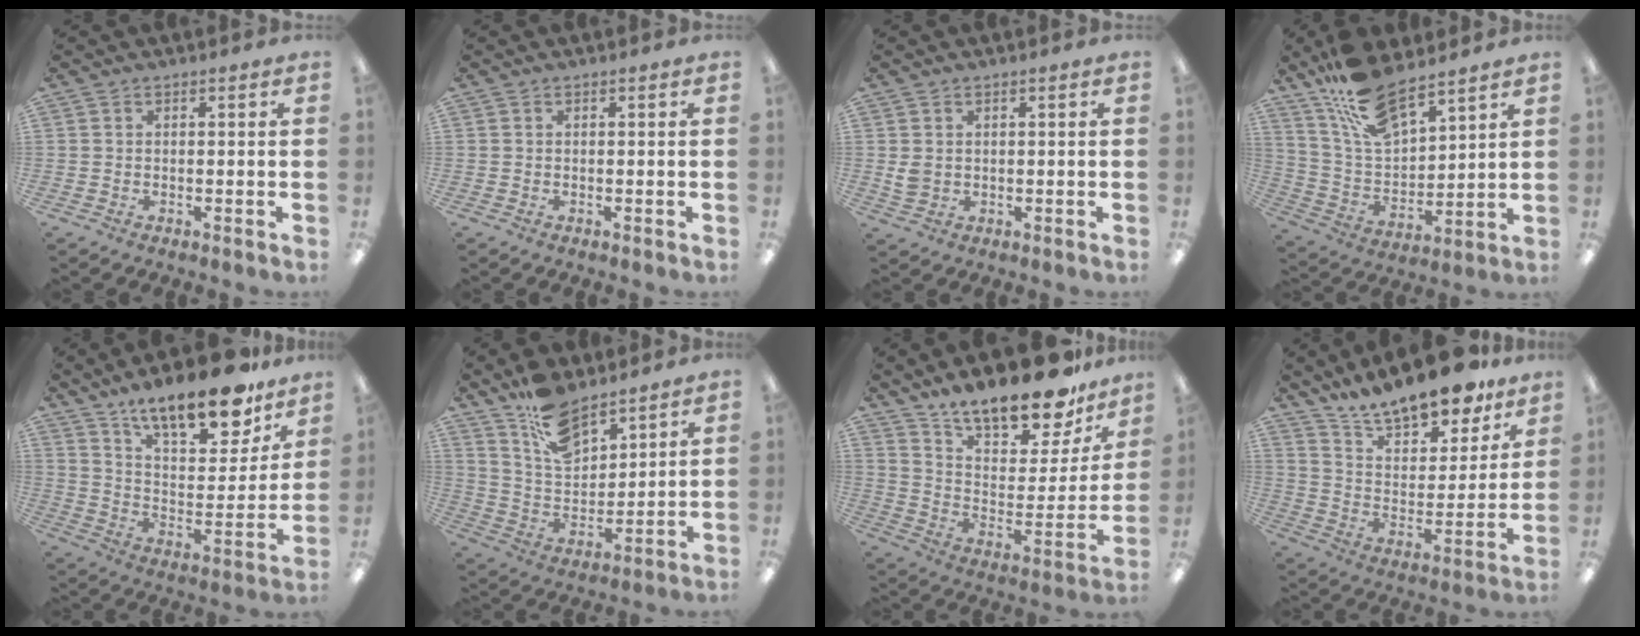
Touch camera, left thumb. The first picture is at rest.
{"total": 0.0}
{"total": 2.8, "force": [0.9, 2.2, 1.5], "torque": [-0.021, 0.000, 0.016]}
{"total": 15.6, "force": [12.1, 5.7, 8.0], "torque": [-0.176, -0.057, 0.222]}
{"total": 20.4, "force": [15.4, 7.4, 11.2], "torque": [-0.174, -0.099, 0.261]}
{"total": 12.8, "force": [9.6, 6.1, 5.9], "torque": [-0.114, -0.054, 0.180]}
{"total": 20.3, "force": [17.2, 6.3, 8.9], "torque": [-0.149, -0.116, 0.297]}
{"total": 16.5, "force": [14.5, 4.7, 6.2], "torque": [-0.113, -0.108, 0.252]}